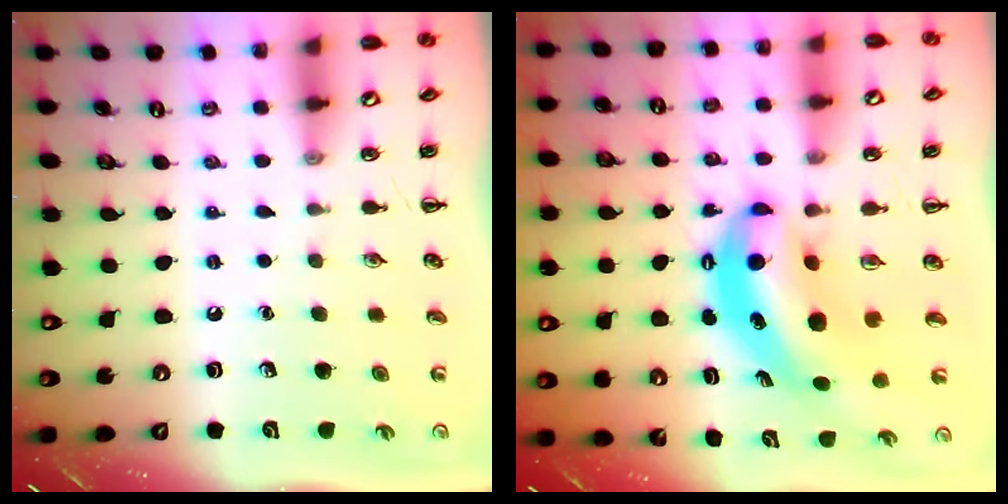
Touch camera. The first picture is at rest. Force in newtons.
{"total": 8.9, "press": 8.6, "slide": 2.1}